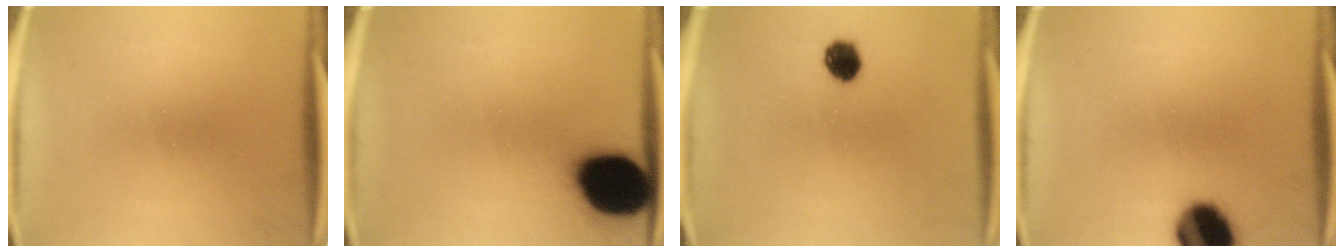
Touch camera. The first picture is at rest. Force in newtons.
{"total": 19.9}
{"total": 5.3}
{"total": 14.3}